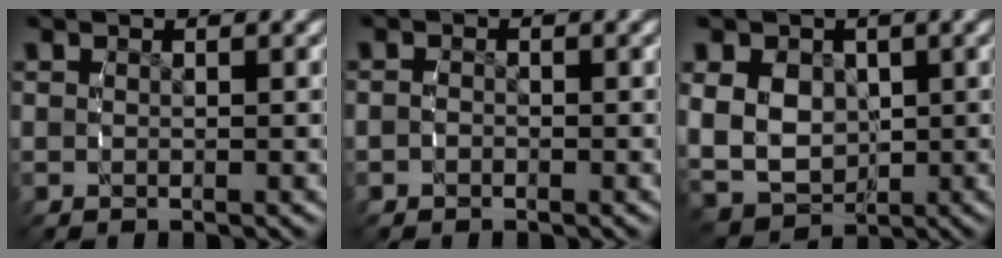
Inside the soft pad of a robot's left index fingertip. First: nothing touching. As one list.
[{"total": 0.7, "force": [-0.7, 0.1, 0.1], "torque": [-0.006, -0.008, -0.011]}, {"total": 8.7, "force": [-0.1, 7.5, 4.4], "torque": [-0.111, -0.043, 0.013]}]